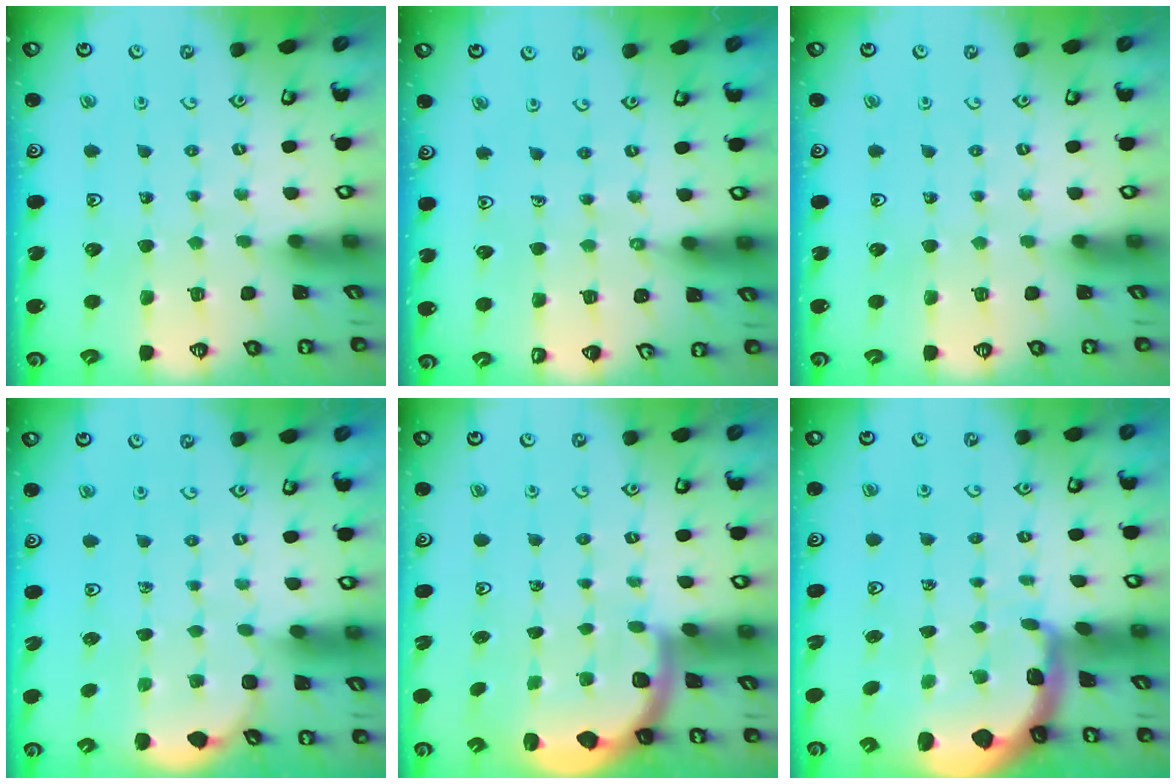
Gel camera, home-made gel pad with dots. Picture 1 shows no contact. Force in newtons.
{"total": 1.3, "press": 1.2, "slide": 0.3}
{"total": 0.0}
{"total": 2.2, "press": 1.7, "slide": 1.3}
{"total": 2.0, "press": 2.0, "slide": 0.5}
{"total": 1.7, "press": 1.6, "slide": 0.4}